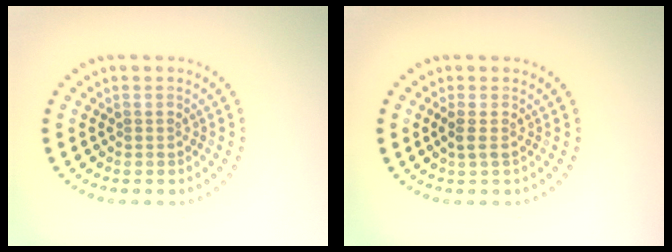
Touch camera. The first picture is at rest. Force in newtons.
{"total": 1.2, "press": 1.0, "slide": 0.6}